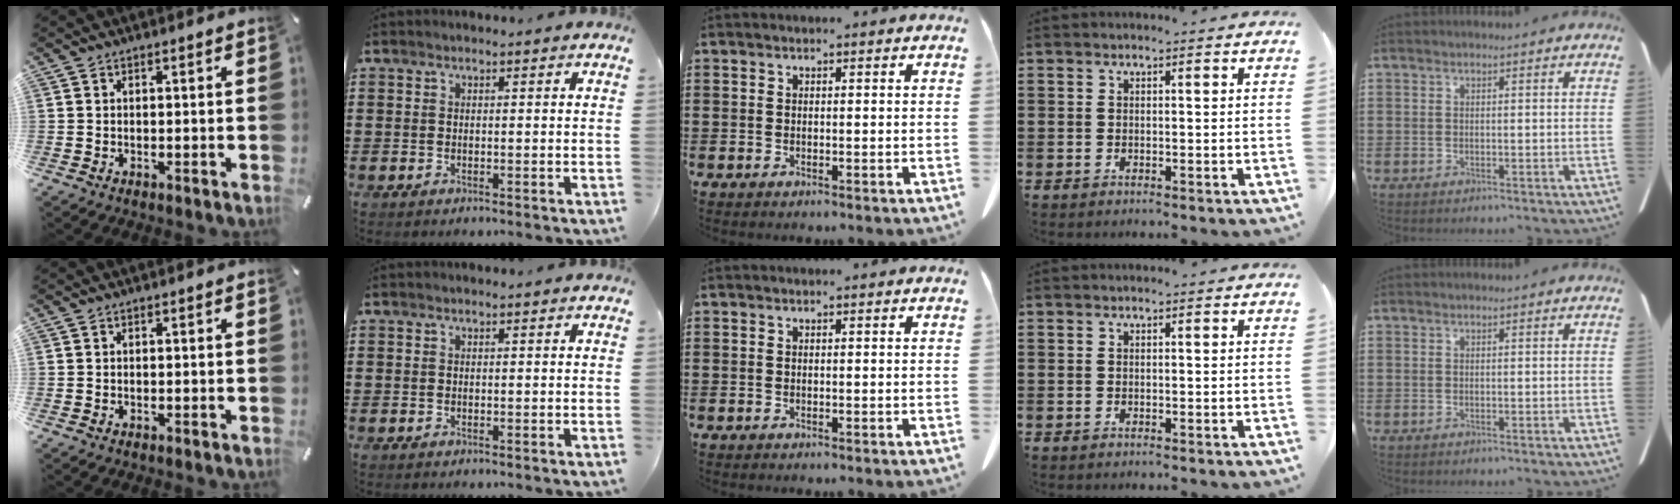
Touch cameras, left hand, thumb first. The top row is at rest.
{}